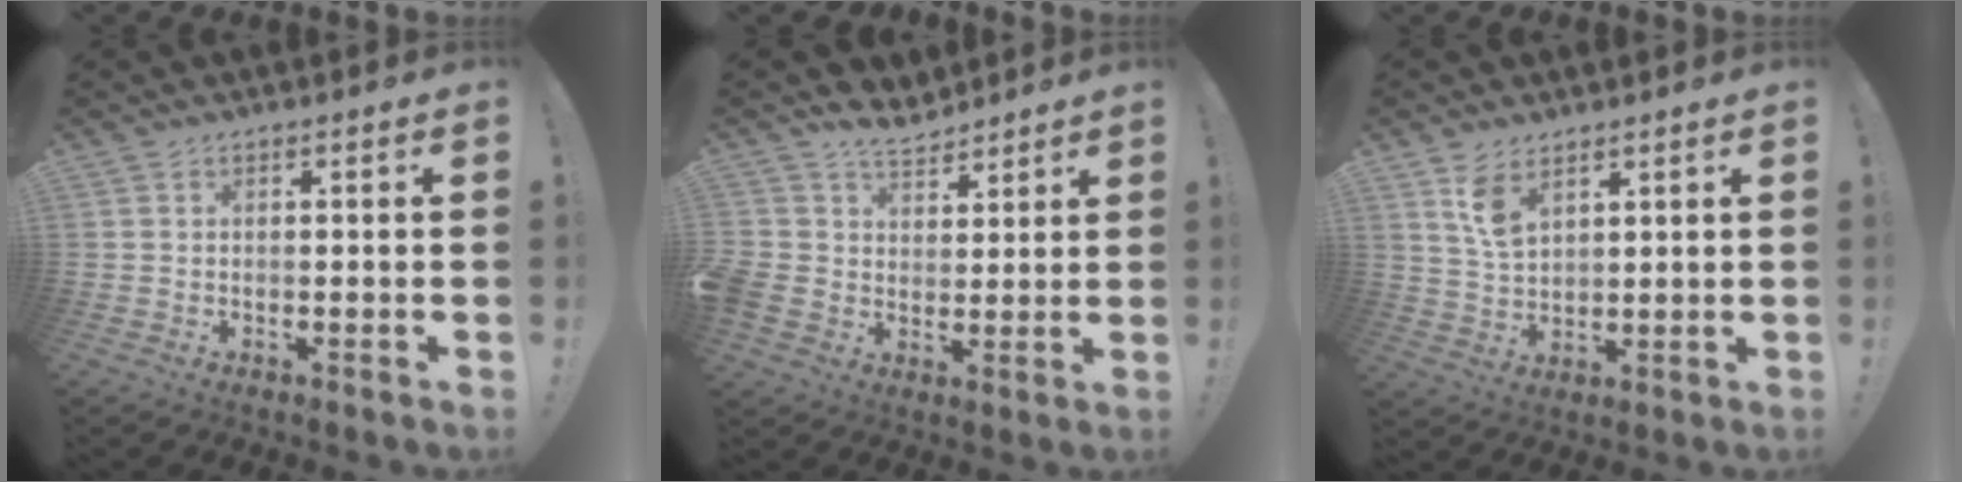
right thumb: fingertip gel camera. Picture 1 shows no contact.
{"total": 7.2, "force": [4.5, 5.2, 1.8], "torque": [-0.035, -0.030, 0.094]}
{"total": 7.1, "force": [4.2, 3.9, 4.2], "torque": [-0.063, -0.023, 0.077]}